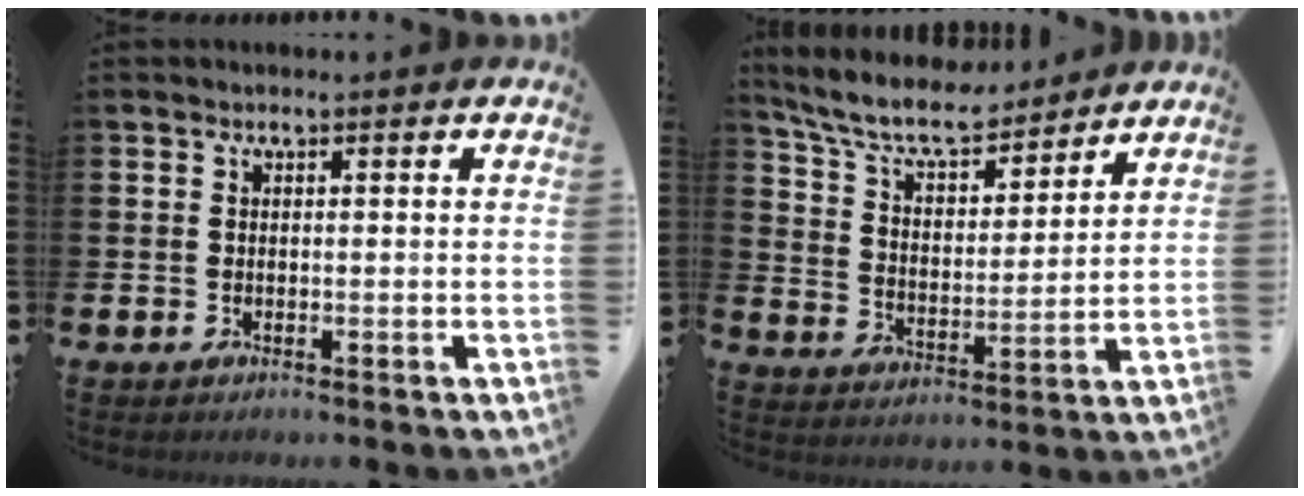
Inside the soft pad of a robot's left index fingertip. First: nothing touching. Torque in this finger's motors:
{"motor_torque": [1.07, -1.07, 0.22, 0.14]}